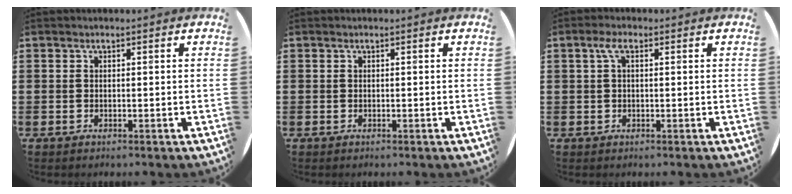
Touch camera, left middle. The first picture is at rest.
{"total": 0.0}
{"total": 2.0, "force": [0.6, 0.7, 1.7], "torque": [-0.037, 0.006, 0.009]}